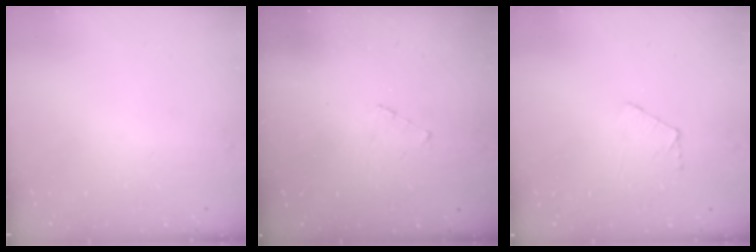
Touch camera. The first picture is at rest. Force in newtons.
{"total": 2.6, "press": 2.6, "slide": 0.2}
{"total": 3.8, "press": 3.8, "slide": 0.4}